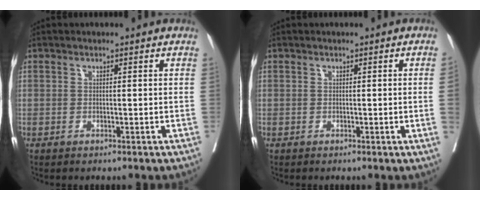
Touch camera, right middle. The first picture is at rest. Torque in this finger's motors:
{"motor_torque": [0.71, 0.00, -0.03, -0.07]}